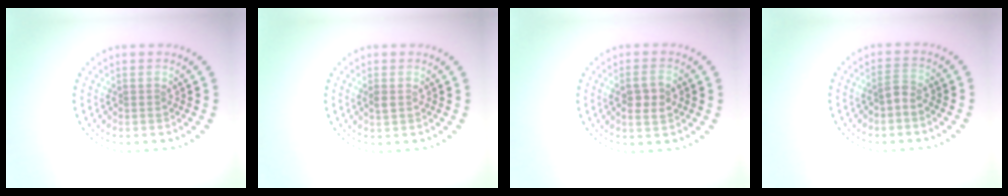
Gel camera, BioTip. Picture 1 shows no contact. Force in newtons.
{"total": 0.9, "press": 0.9, "slide": 0.1}
{"total": 2.6, "press": 2.6, "slide": 0.6}
{"total": 1.3, "press": 1.0, "slide": 0.9}